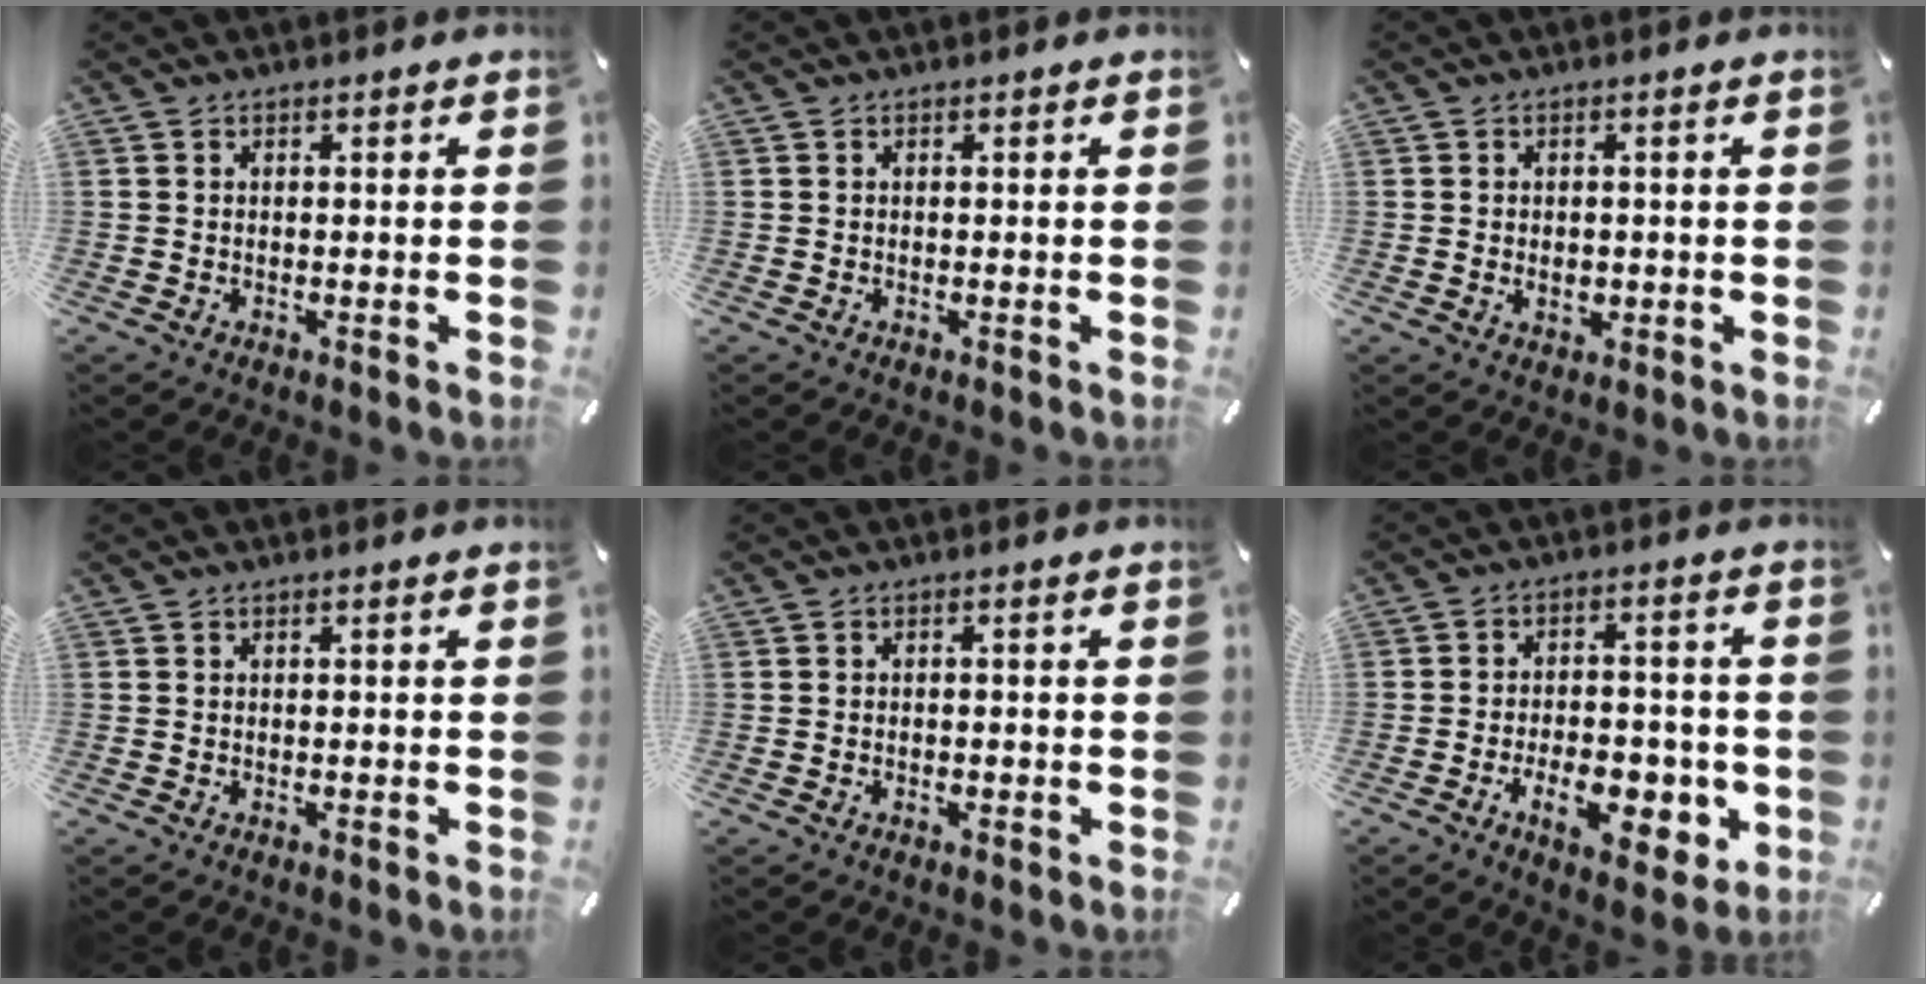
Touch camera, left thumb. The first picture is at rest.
{"total": 0.0}
{"total": 2.0, "force": [-0.2, 1.5, 1.3], "torque": [-0.018, 0.001, -0.005]}
{"total": 0.0}
{"total": 0.9, "force": [-0.3, 0.4, 0.8], "torque": [-0.014, -0.001, -0.006]}
{"total": 12.9, "force": [-4.3, 6.9, 10.0], "torque": [-0.144, 0.009, -0.068]}